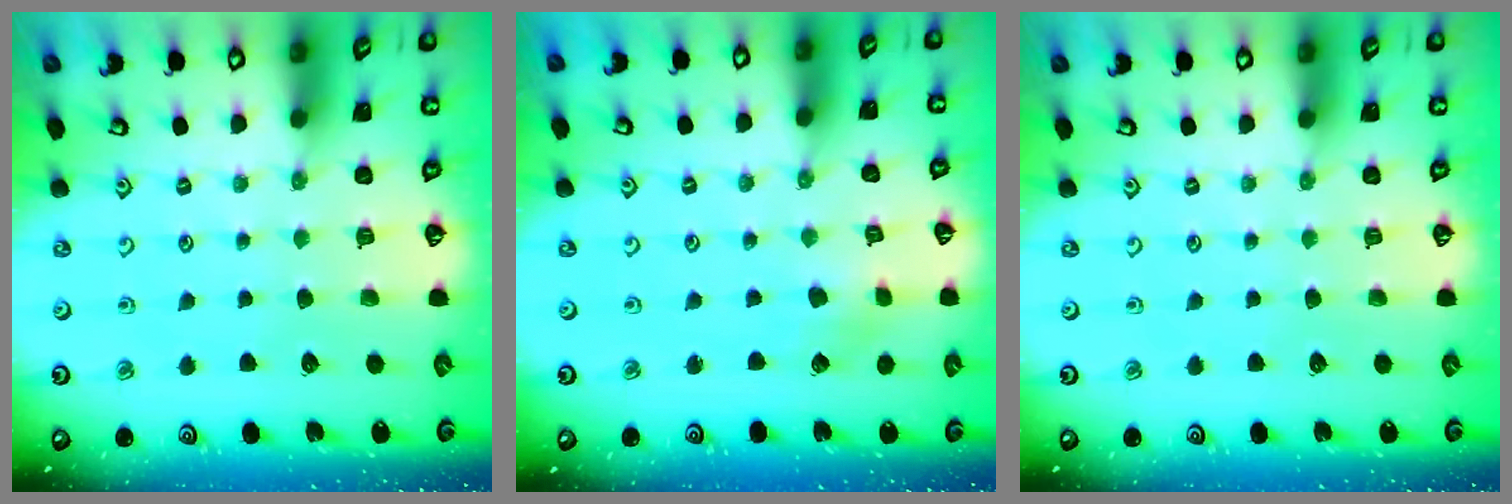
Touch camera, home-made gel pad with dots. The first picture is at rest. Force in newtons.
{"total": 2.8, "press": 2.8, "slide": 0.4}
{"total": 0.0}